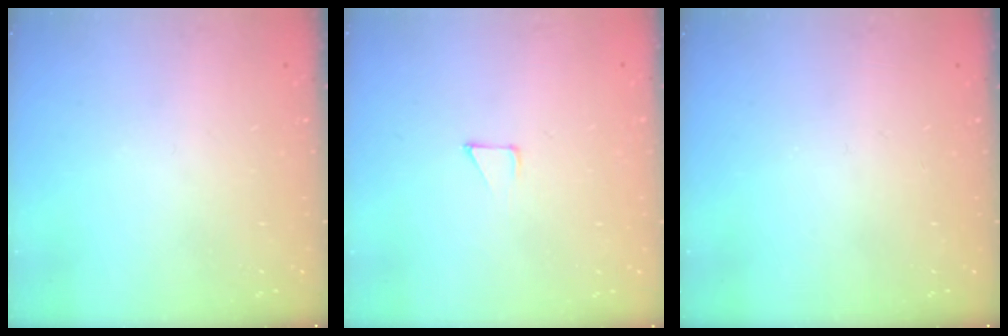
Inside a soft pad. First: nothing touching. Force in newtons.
{"total": 2.8, "press": 2.8, "slide": 0.2}
{"total": 0.0}